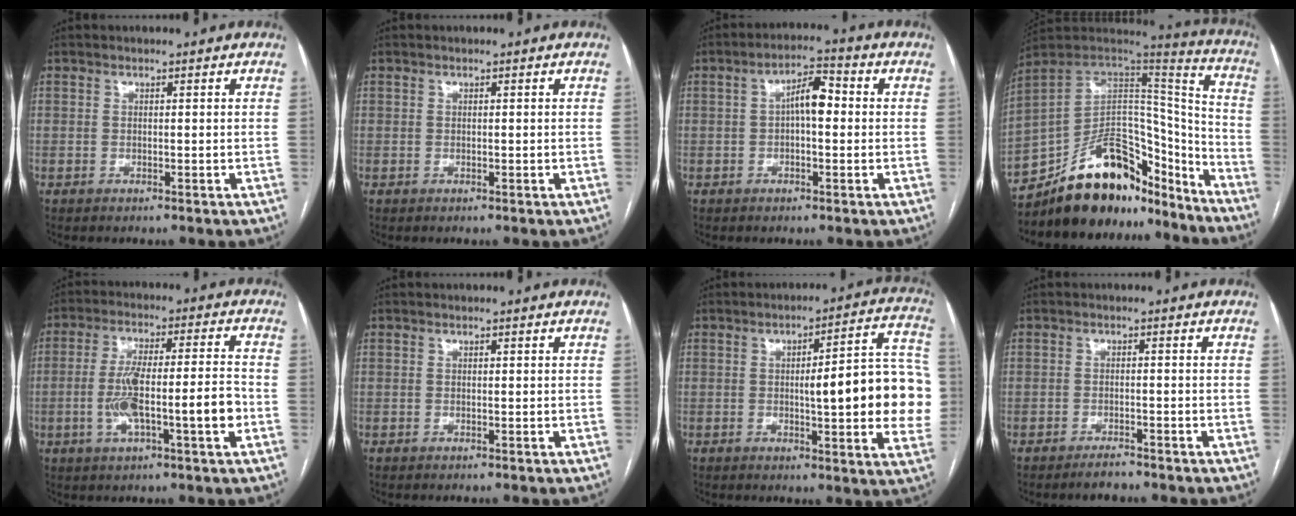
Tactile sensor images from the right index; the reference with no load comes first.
{"total": 0.0}
{"total": 5.5, "force": [0.3, 1.9, 5.1], "torque": [-0.086, 0.023, 0.001]}
{"total": 21.6, "force": [-17.0, 9.4, 9.4], "torque": [-0.161, 0.044, -0.274]}
{"total": 11.4, "force": [-2.7, 1.3, 11.0], "torque": [-0.199, 0.017, -0.043]}
{"total": 0.0}
{"total": 17.1, "force": [-0.7, 2.9, 16.8], "torque": [-0.166, 0.030, -0.004]}
{"total": 2.1, "force": [-1.9, 0.4, 0.8], "torque": [-0.014, -0.002, -0.031]}